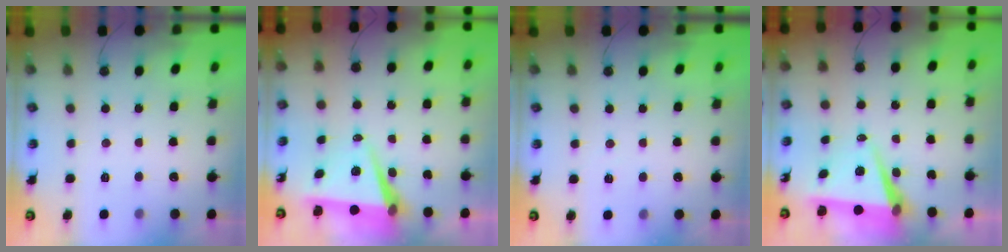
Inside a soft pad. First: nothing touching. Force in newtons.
{"total": 6.4, "press": 4.7, "slide": 4.4}
{"total": 2.4, "press": 2.2, "slide": 1.1}
{"total": 6.4, "press": 4.7, "slide": 4.4}